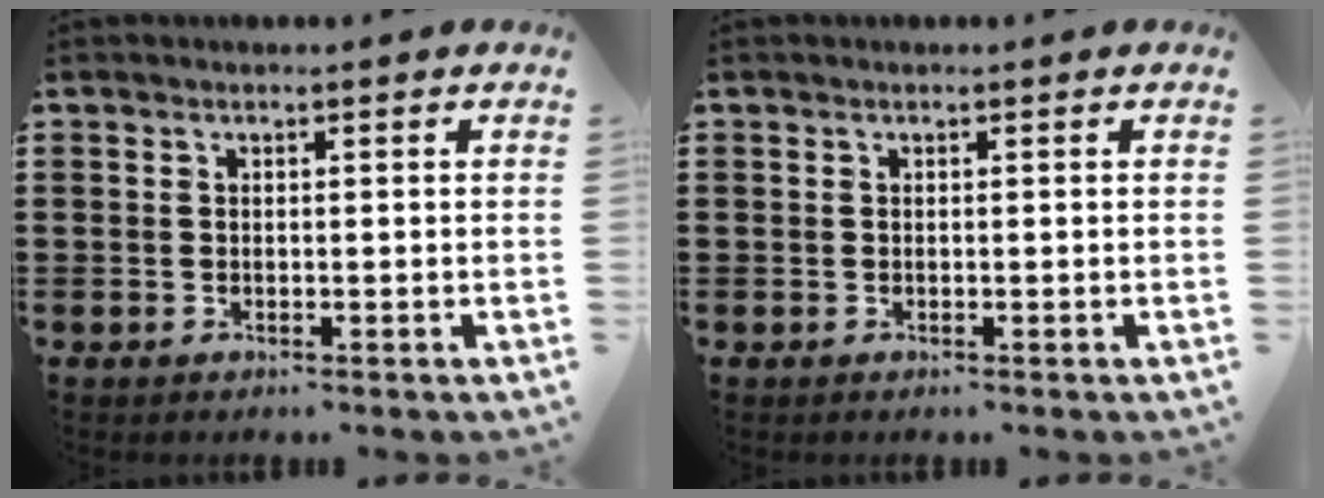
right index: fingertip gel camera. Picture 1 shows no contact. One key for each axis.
{"total": 0.0}